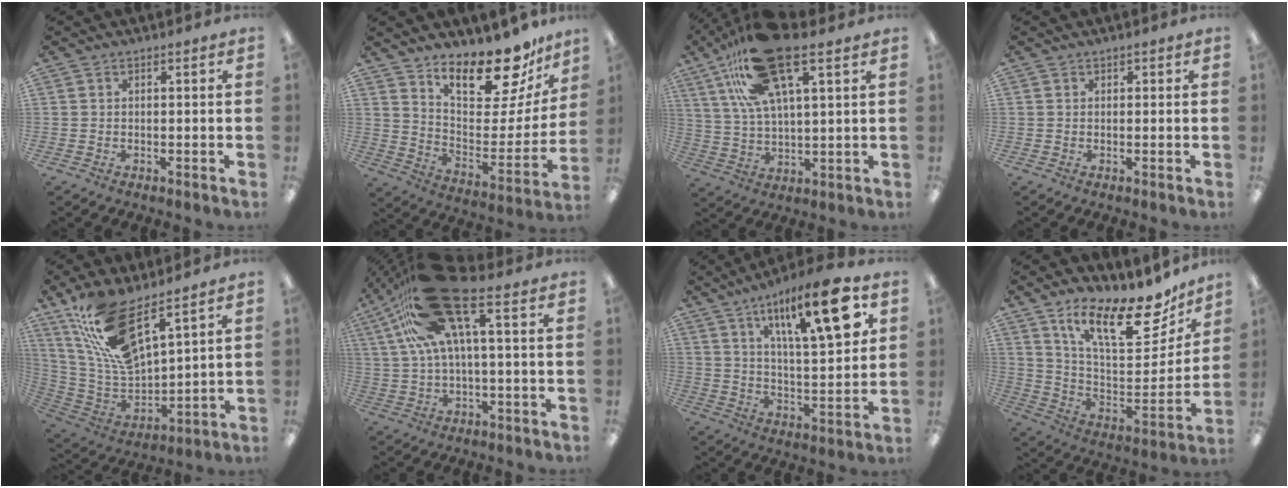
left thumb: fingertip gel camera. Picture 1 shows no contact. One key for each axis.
{"total": 19.1, "fx": 15.9, "fy": 5.8, "fz": 8.9, "tx": -0.137, "ty": -0.126, "tz": 0.270}
{"total": 20.4, "fx": 12.3, "fy": 7.1, "fz": 14.7, "tx": -0.265, "ty": -0.037, "tz": 0.211}
{"total": 0.6, "fx": 0.4, "fy": 0.4, "fz": 0.0, "tx": 0.000, "ty": 0.001, "tz": 0.008}
{"total": 17.2, "fx": 11.7, "fy": 6.0, "fz": 11.2, "tx": -0.241, "ty": -0.068, "tz": 0.210}
{"total": 21.4, "fx": 9.3, "fy": 7.1, "fz": 17.9, "tx": -0.347, "ty": -0.016, "tz": 0.162}
{"total": 20.2, "fx": 10.5, "fy": 5.9, "fz": 16.2, "tx": -0.241, "ty": -0.050, "tz": 0.156}
{"total": 21.2, "fx": 14.5, "fy": 7.8, "fz": 13.4, "tx": -0.201, "ty": -0.097, "tz": 0.246}